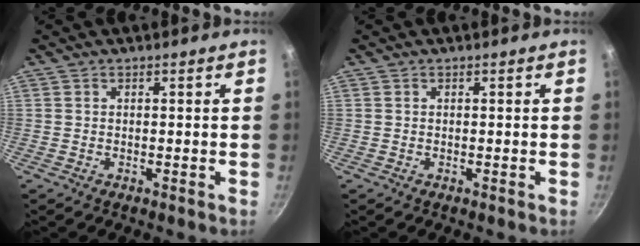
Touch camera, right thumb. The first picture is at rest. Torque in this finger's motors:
{"motor_torque": [-0.08, -0.01, 0.20, -0.26, 0.00]}